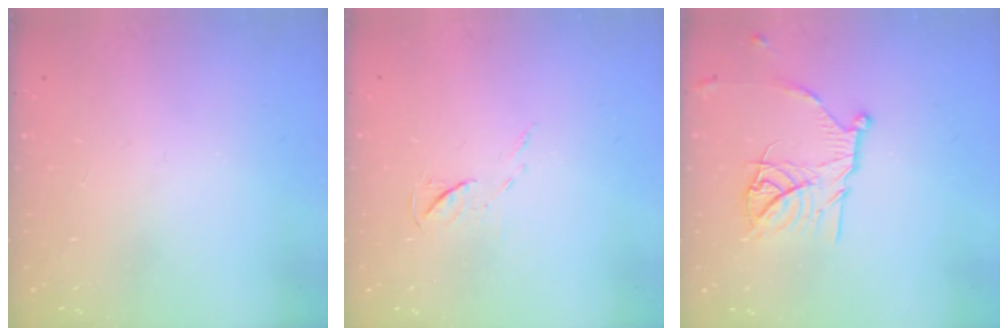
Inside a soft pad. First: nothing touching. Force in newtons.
{"total": 5.2, "press": 5.1, "slide": 0.8}
{"total": 14.2, "press": 14.2, "slide": 1.2}